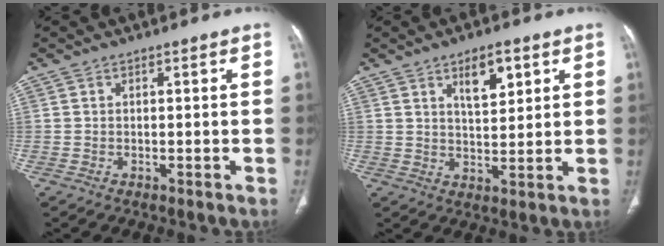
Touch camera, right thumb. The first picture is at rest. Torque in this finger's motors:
{"motor_torque": [-0.37, 0.42, 0.91, 0.05, 0.16]}